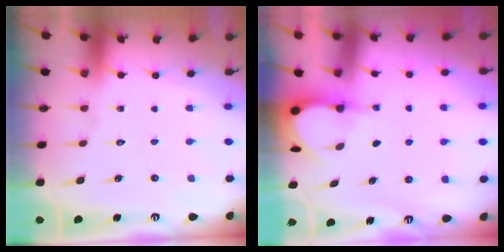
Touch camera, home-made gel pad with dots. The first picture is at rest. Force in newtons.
{"total": 5.7, "press": 5.7, "slide": 0.2}